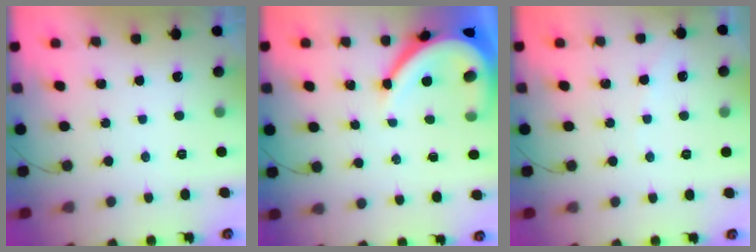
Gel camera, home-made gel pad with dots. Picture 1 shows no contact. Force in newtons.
{"total": 10.7, "press": 10.7, "slide": 1.3}
{"total": 2.3, "press": 2.3, "slide": 0.3}